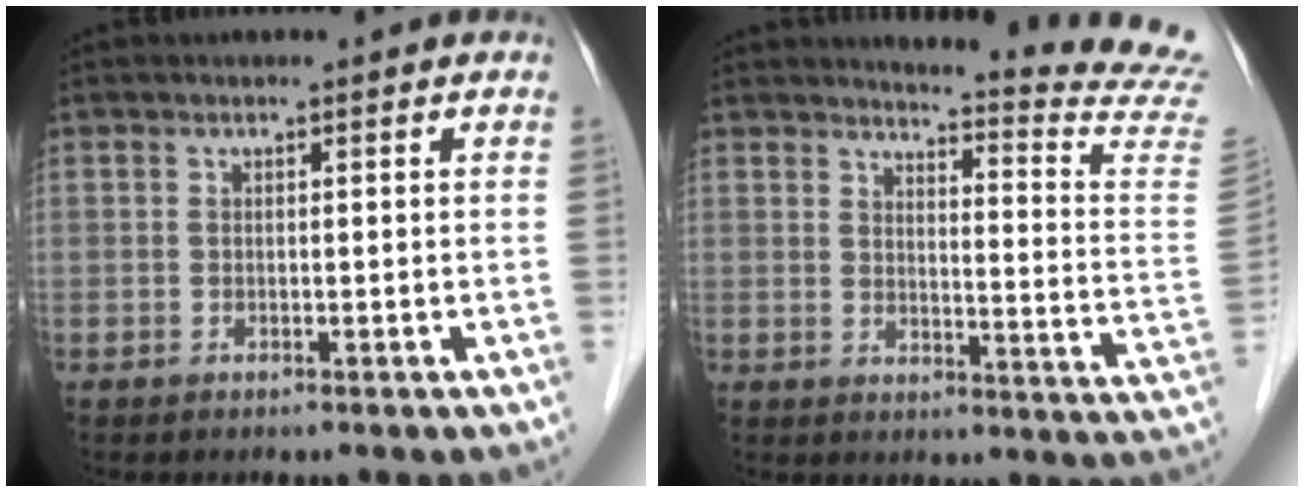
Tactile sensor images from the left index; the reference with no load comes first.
{"total": 16.8, "force": [16.3, -1.9, 3.4], "torque": [-0.048, -0.160, 0.164]}